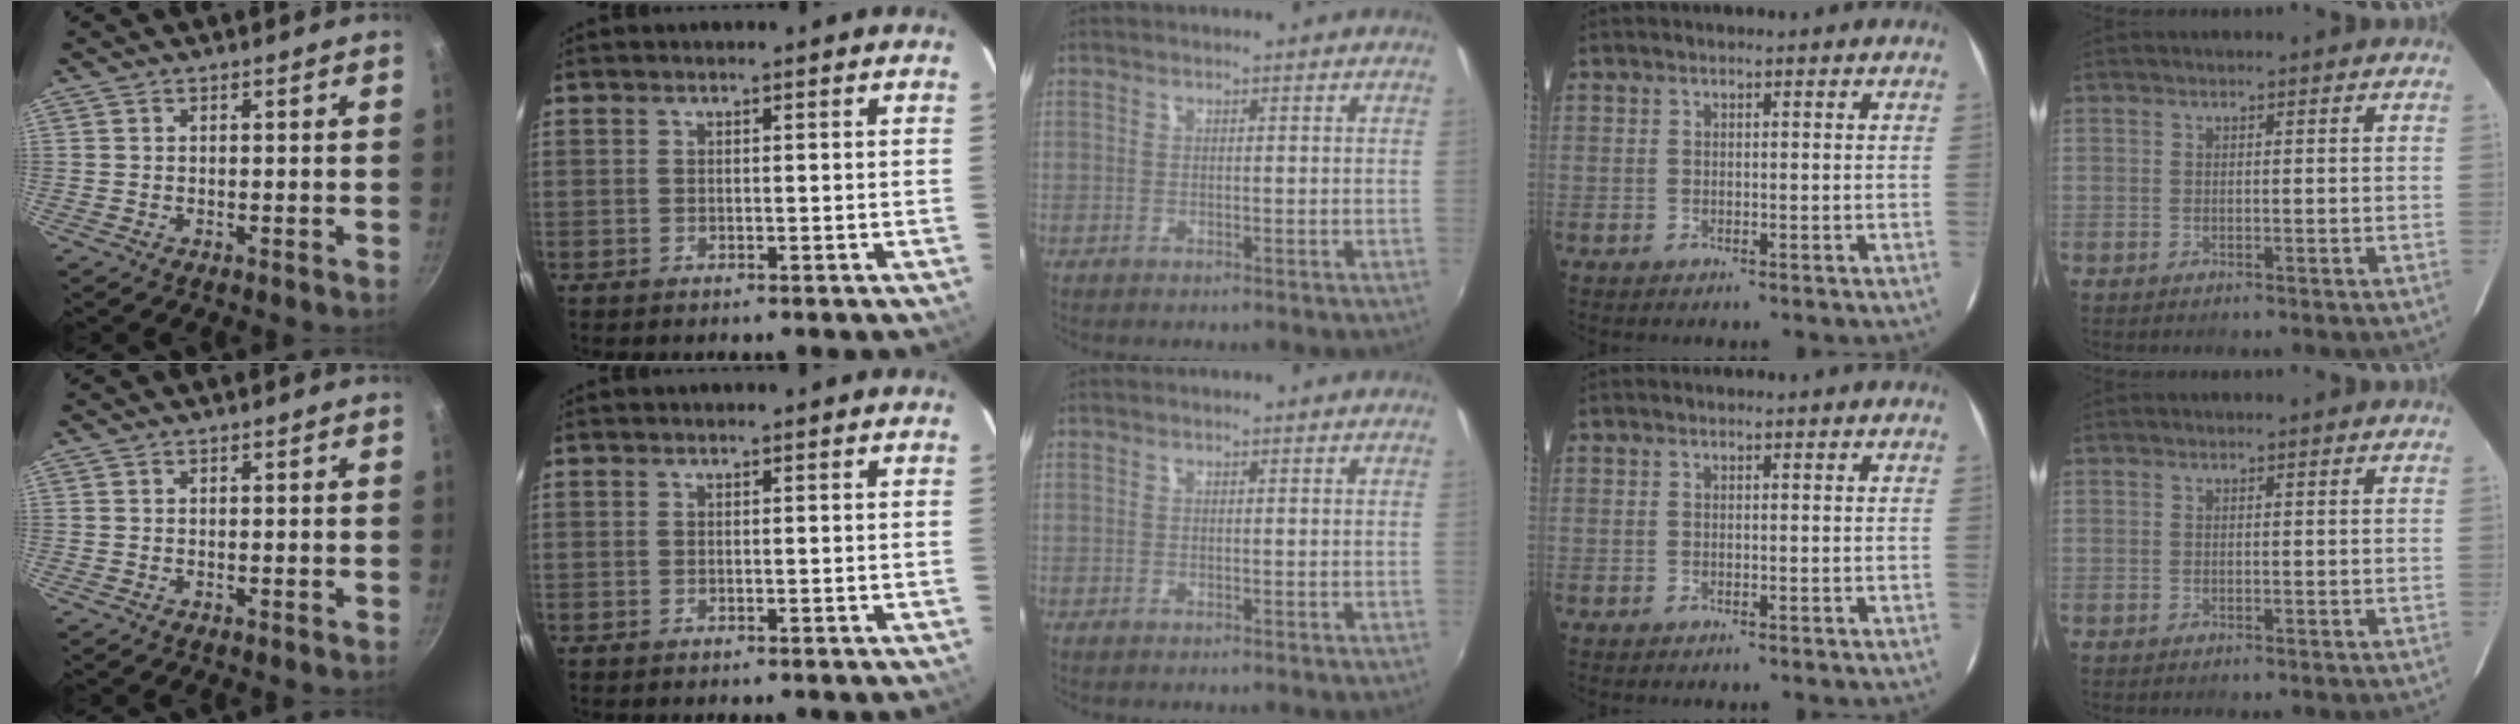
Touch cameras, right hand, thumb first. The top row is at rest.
{}